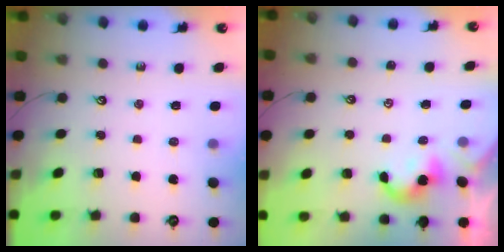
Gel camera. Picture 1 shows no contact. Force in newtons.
{"total": 0.7, "press": 0.7, "slide": 0.2}